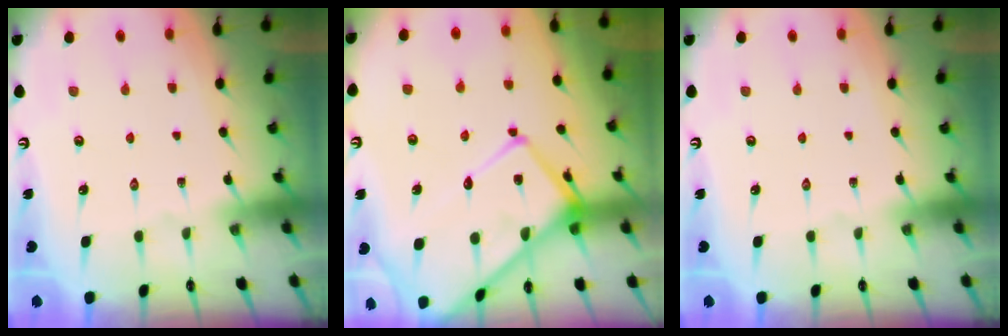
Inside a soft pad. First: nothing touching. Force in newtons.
{"total": 18.4, "press": 18.3, "slide": 1.7}
{"total": 0.0}